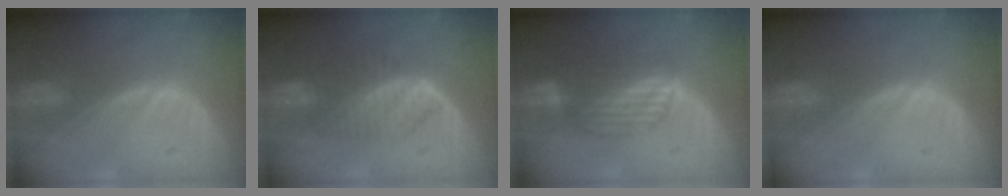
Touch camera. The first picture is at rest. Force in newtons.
{"total": 6.7, "press": 6.0, "slide": 2.9}
{"total": 6.9, "press": 5.8, "slide": 3.8}
{"total": 0.0}